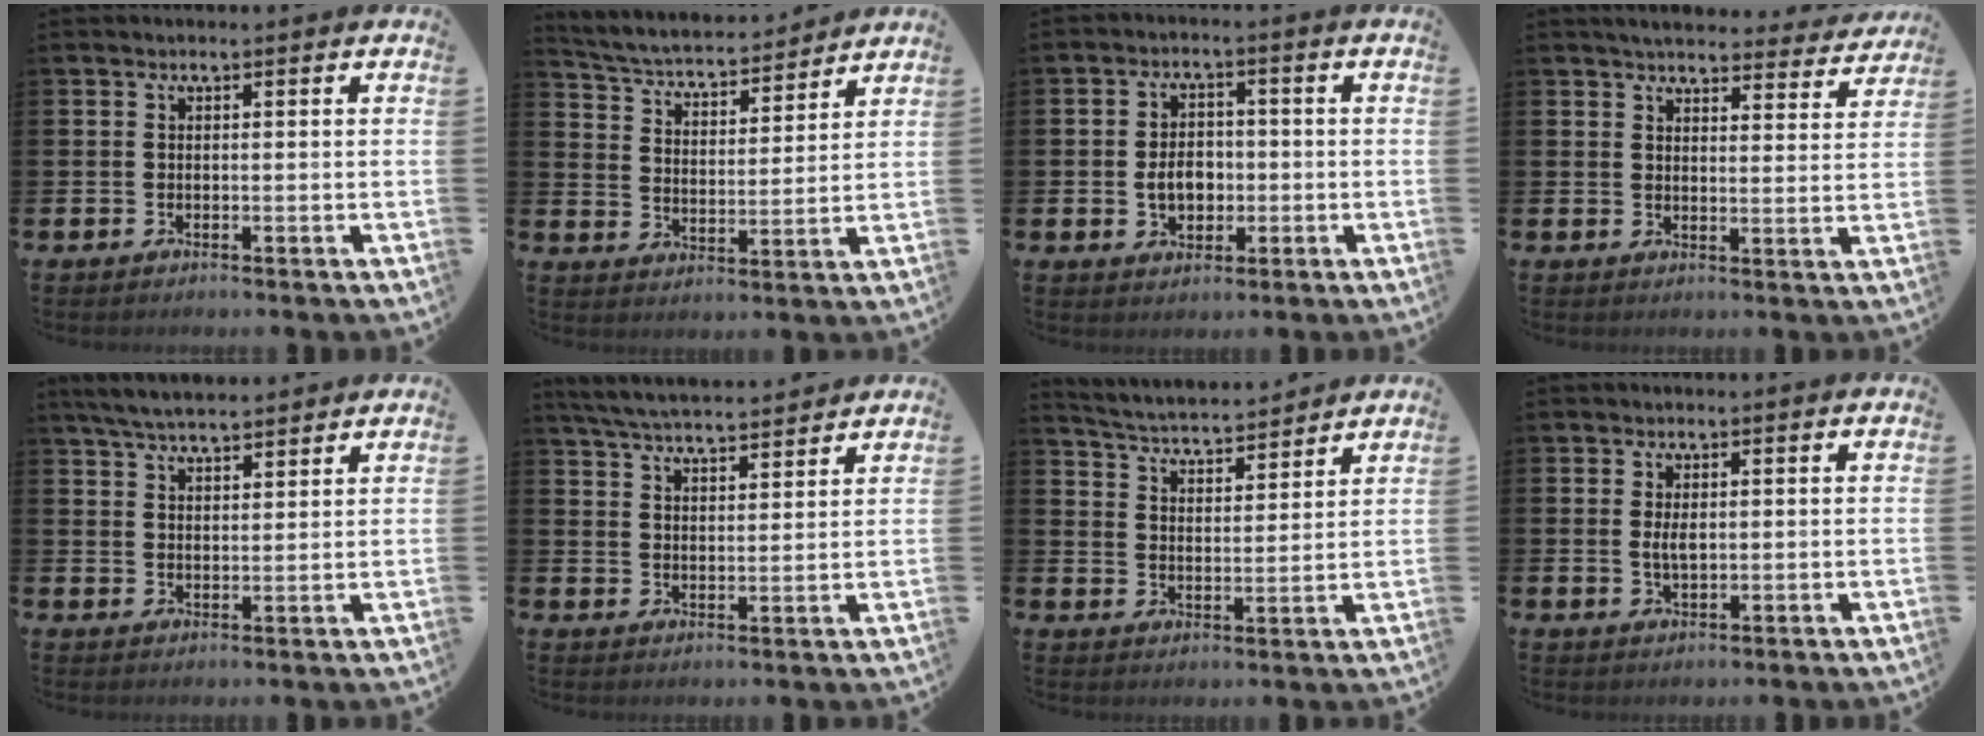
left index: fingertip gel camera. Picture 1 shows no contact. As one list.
[{"total": 4.7, "force": [4.6, 1.0, 0.9], "torque": [-0.047, -0.038, 0.073]}, {"total": 4.4, "force": [-0.6, 3.3, 2.9], "torque": [-0.041, 0.002, -0.020]}, {"total": 4.2, "force": [4.1, 0.8, 0.8], "torque": [-0.022, -0.029, 0.069]}, {"total": 4.7, "force": [4.6, 0.6, 1.0], "torque": [-0.041, -0.014, 0.086]}, {"total": 5.6, "force": [5.6, 0.3, 0.9], "torque": [-0.041, -0.028, 0.100]}, {"total": 4.6, "force": [4.6, 0.4, 0.4], "torque": [-0.032, -0.036, 0.078]}, {"total": 2.3, "force": [0.4, 1.1, 2.0], "torque": [-0.032, 0.000, 0.003]}]